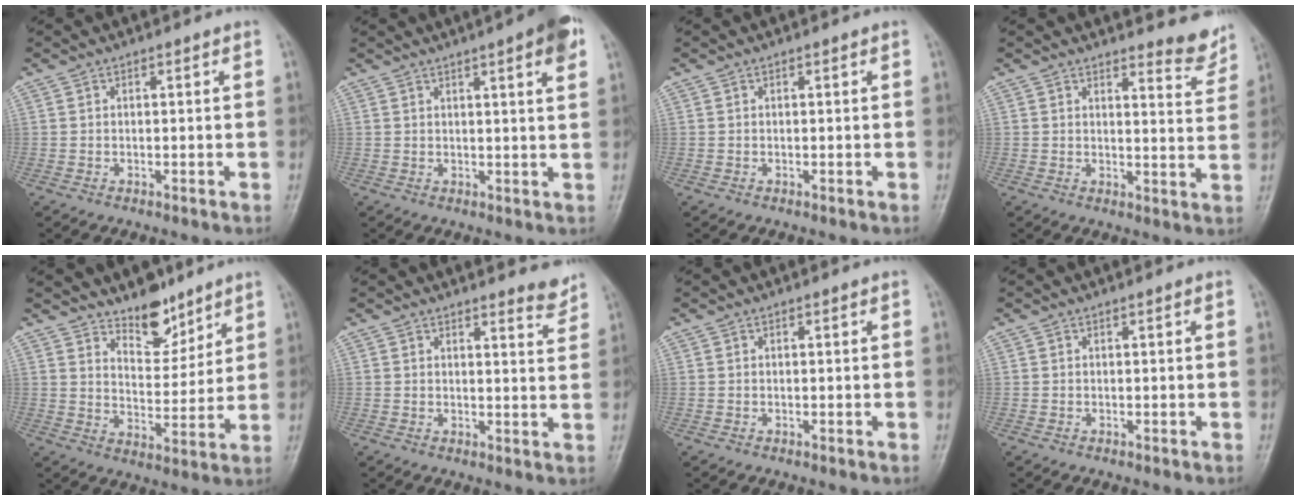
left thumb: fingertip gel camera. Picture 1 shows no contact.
{"total": 7.7, "force": [4.0, 1.2, 6.5], "torque": [-0.076, -0.002, 0.047]}
{"total": 0.0}
{"total": 5.8, "force": [5.6, 1.2, 1.1], "torque": [0.002, -0.056, 0.060]}
{"total": 8.8, "force": [7.0, 4.0, 3.5], "torque": [-0.024, -0.057, 0.120]}
{"total": 3.5, "force": [3.3, 0.6, 1.0], "torque": [-0.004, -0.034, 0.033]}
{"total": 0.0}
{"total": 0.0}